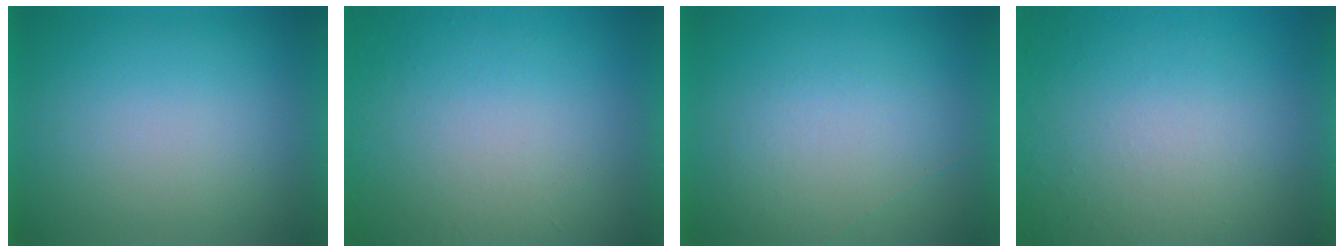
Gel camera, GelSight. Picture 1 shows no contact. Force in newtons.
{"total": 5.5}
{"total": 1.0}
{"total": 8.6}